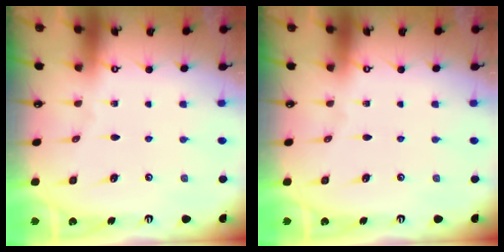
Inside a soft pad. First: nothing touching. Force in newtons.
{"total": 0.0}